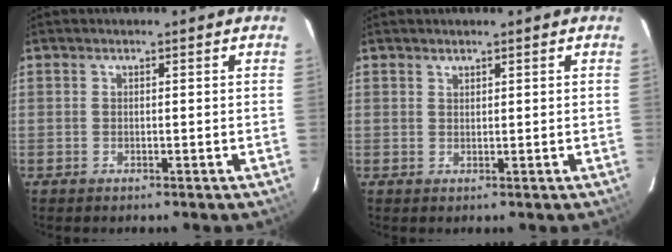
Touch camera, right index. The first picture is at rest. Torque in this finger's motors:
{"motor_torque": [-0.16, 0.07, -0.06, 0.00]}